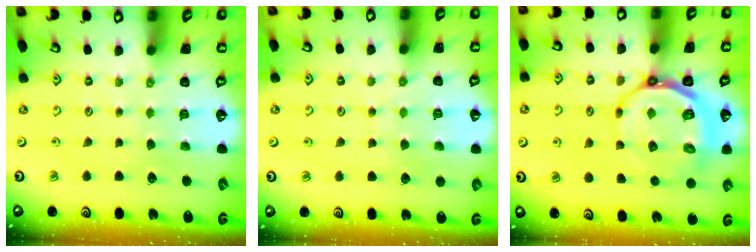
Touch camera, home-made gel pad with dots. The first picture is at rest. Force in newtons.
{"total": 5.8, "press": 5.7, "slide": 0.6}
{"total": 11.7, "press": 11.2, "slide": 3.2}